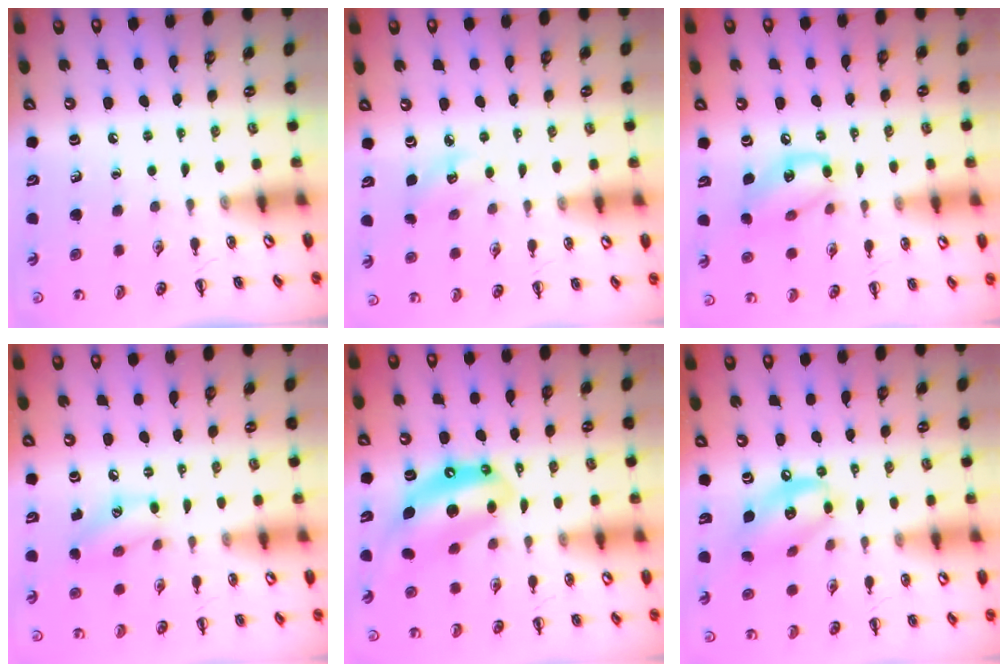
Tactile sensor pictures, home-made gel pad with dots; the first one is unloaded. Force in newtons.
{"total": 5.2, "press": 5.0, "slide": 1.4}
{"total": 12.7, "press": 12.6, "slide": 1.8}
{"total": 9.6, "press": 9.6, "slide": 1.1}
{"total": 12.4, "press": 11.9, "slide": 3.5}
{"total": 12.0, "press": 11.8, "slide": 2.1}